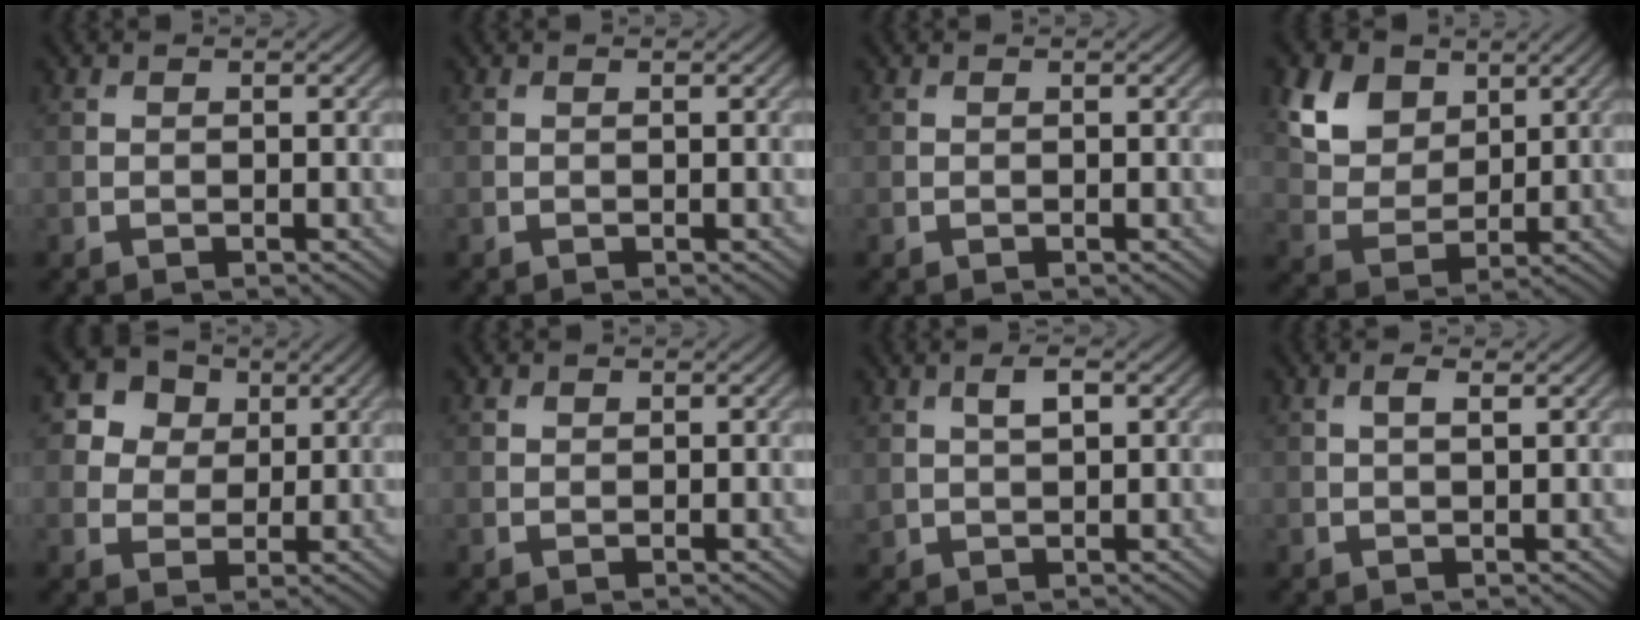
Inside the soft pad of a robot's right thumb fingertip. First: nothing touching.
{"total": 0.0}
{"total": 0.0}
{"total": 8.4, "force": [4.3, 5.8, 4.4], "torque": [-0.121, -0.010, 0.082]}
{"total": 7.1, "force": [3.0, 5.8, 2.6], "torque": [-0.093, 0.003, 0.054]}
{"total": 0.6, "force": [0.5, 0.3, 0.1], "torque": [-0.001, -0.001, 0.011]}
{"total": 2.7, "force": [1.1, 1.2, 2.1], "torque": [-0.045, 0.002, 0.023]}
{"total": 1.6, "force": [0.7, 0.5, 1.4], "torque": [-0.028, 0.000, 0.015]}